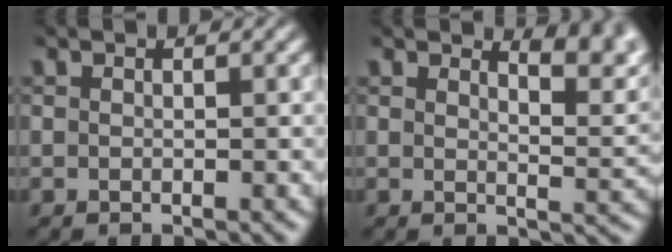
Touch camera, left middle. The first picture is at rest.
{"total": 4.7, "force": [3.5, 1.5, 2.8], "torque": [-0.031, 0.000, 0.045]}